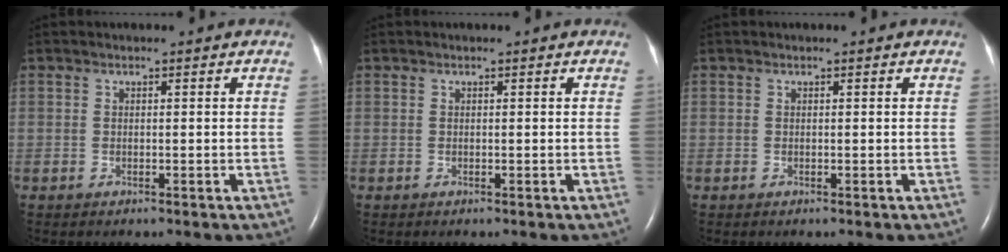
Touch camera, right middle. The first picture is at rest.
{"total": 0.0}
{"total": 0.0}